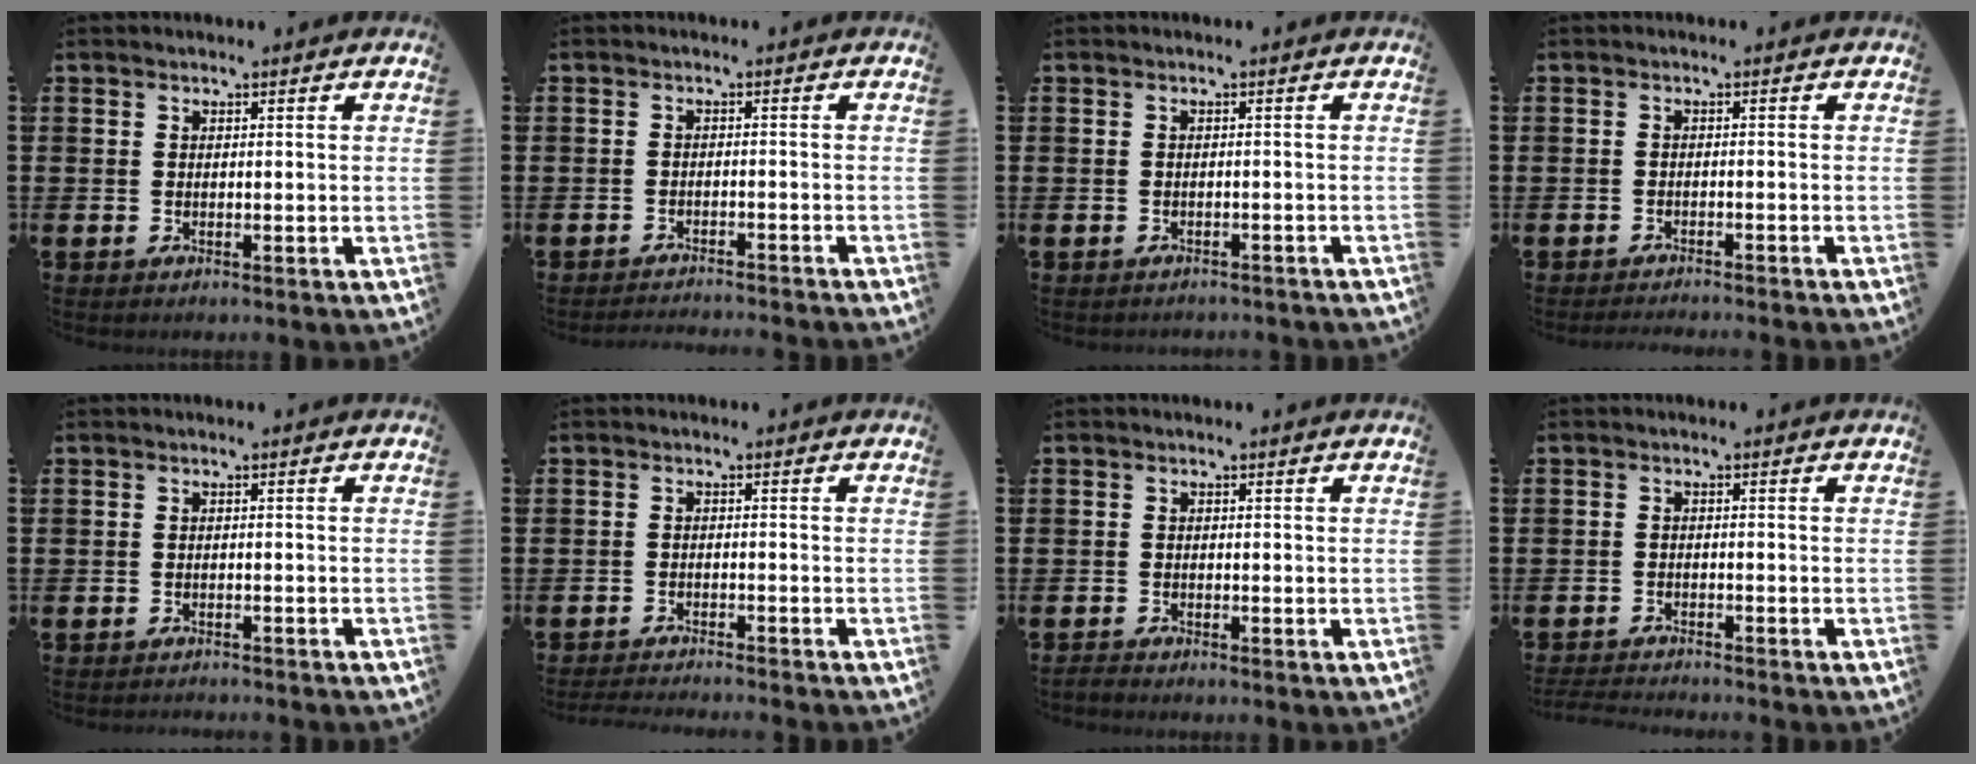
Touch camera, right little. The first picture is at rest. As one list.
[{"total": 1.5, "force": [-1.5, -0.2, 0.1], "torque": [-0.001, 0.004, -0.030]}, {"total": 0.7, "force": [-0.7, 0.0, 0.0], "torque": [-0.002, 0.000, -0.015]}, {"total": 1.1, "force": [-1.1, -0.2, 0.1], "torque": [-0.002, 0.001, -0.021]}, {"total": 0.8, "force": [-0.7, -0.1, 0.0], "torque": [-0.001, 0.000, -0.016]}, {"total": 1.5, "force": [-1.4, -0.3, 0.2], "torque": [-0.003, 0.002, -0.029]}, {"total": 0.6, "force": [-0.6, 0.1, 0.1], "torque": [-0.004, -0.001, -0.012]}, {"total": 1.5, "force": [-1.5, -0.1, 0.1], "torque": [-0.003, 0.001, -0.029]}]